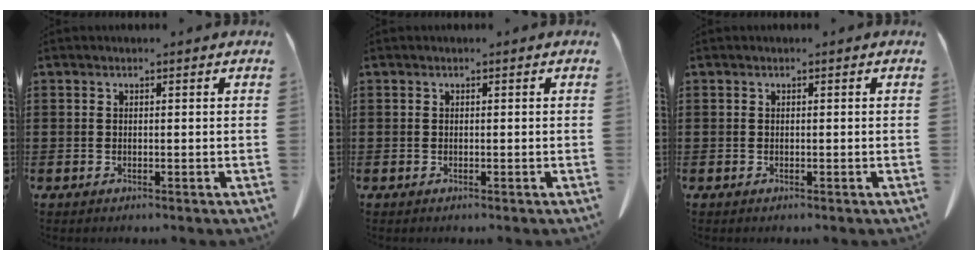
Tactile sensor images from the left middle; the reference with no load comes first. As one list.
[{"total": 0.0}, {"total": 0.0}]